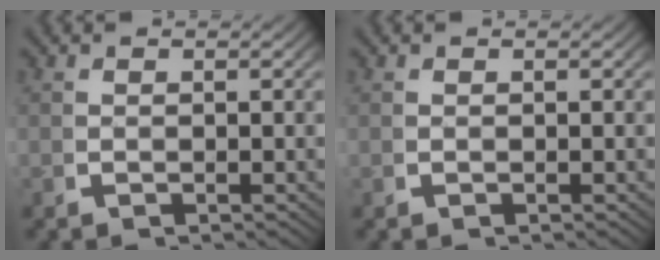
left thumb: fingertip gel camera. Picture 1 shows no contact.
{"total": 0.0}